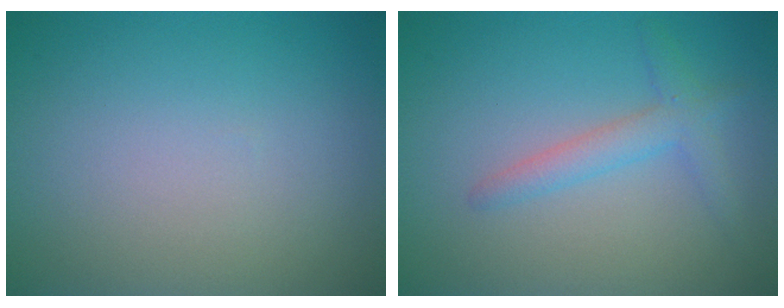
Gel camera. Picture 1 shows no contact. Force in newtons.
{"total": 2.4, "press": 2.4, "slide": 0.1}